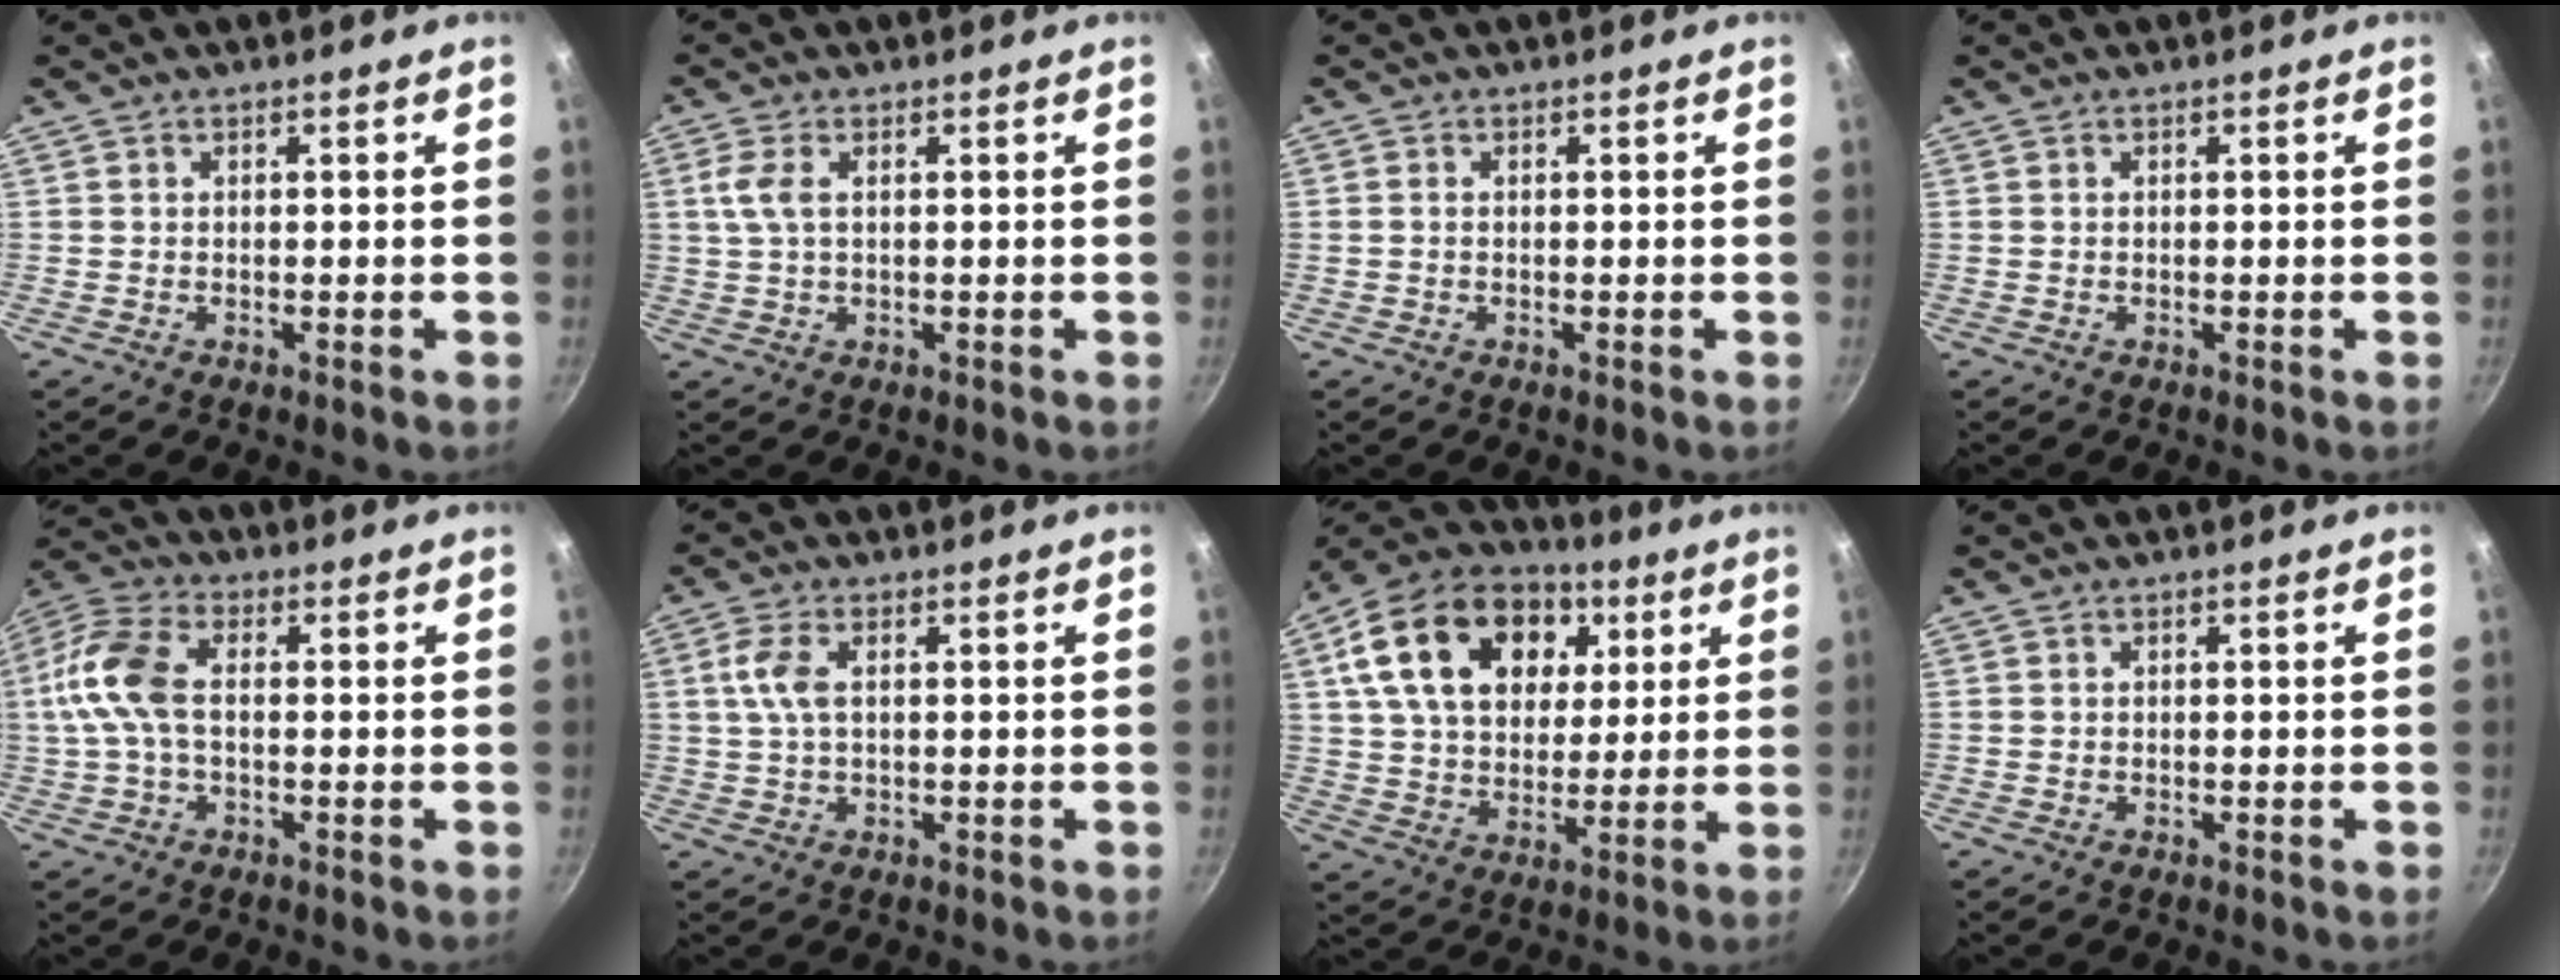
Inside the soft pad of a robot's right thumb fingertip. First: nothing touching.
{"total": 3.8, "force": [0.9, 1.9, 3.2], "torque": [-0.073, 0.006, 0.018]}
{"total": 0.6, "force": [0.0, 0.4, 0.4], "torque": [-0.009, 0.003, -0.002]}
{"total": 0.0}
{"total": 12.0, "force": [0.3, 6.9, 9.8], "torque": [-0.206, 0.029, -0.011]}
{"total": 4.9, "force": [1.0, 2.3, 4.2], "torque": [-0.093, 0.009, 0.018]}
{"total": 23.2, "force": [8.1, 16.1, 14.7], "torque": [-0.242, 0.001, 0.130]}
{"total": 0.0}